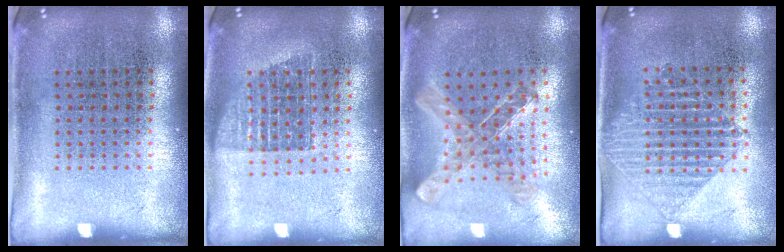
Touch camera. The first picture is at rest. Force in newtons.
{"total": 1.2, "press": 1.0, "slide": 0.7}
{"total": 0.9, "press": 0.9, "slide": 0.1}
{"total": 1.3, "press": 1.1, "slide": 0.6}